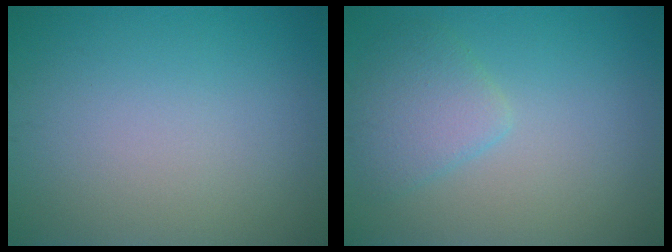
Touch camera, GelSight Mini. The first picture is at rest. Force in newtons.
{"total": 2.8, "press": 2.8, "slide": 0.2}